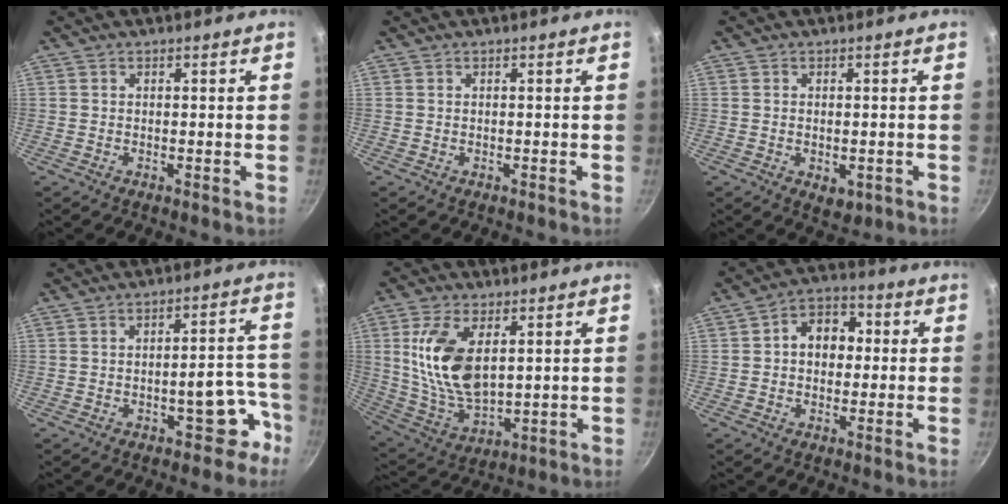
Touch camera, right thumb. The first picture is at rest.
{"total": 0.0}
{"total": 3.7, "force": [-0.9, 2.3, 2.8], "torque": [-0.038, -0.009, -0.009]}
{"total": 7.9, "force": [-4.1, 3.9, 5.4], "torque": [-0.016, 0.055, -0.040]}
{"total": 14.8, "force": [3.7, 7.9, 12.0], "torque": [-0.224, -0.024, 0.082]}
{"total": 8.6, "force": [0.8, 6.5, 5.6], "torque": [-0.042, 0.020, -0.001]}